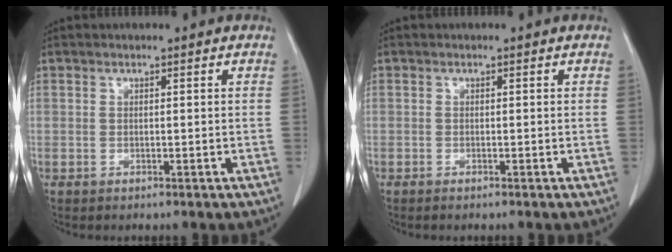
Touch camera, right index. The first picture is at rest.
{"total": 0.6, "force": [-0.5, 0.0, 0.3], "torque": [-0.013, -0.003, -0.009]}